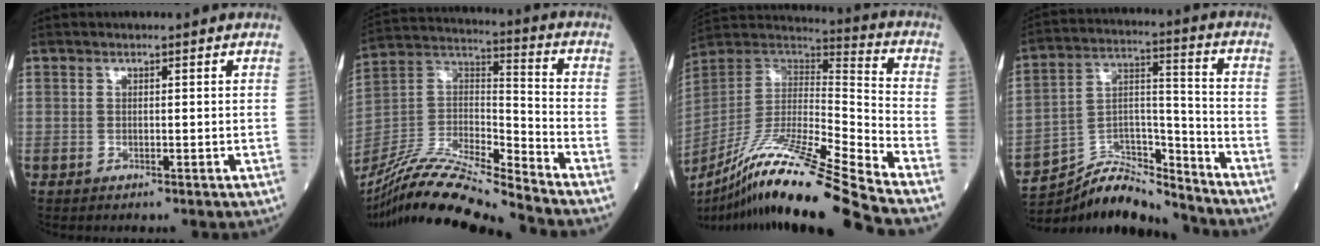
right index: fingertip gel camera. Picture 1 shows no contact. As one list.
[{"total": 19.0, "force": [-17.4, -0.4, 7.7], "torque": [-0.160, 0.012, -0.323]}, {"total": 25.2, "force": [-20.0, -1.9, 15.2], "torque": [-0.267, -0.042, -0.358]}, {"total": 14.3, "force": [-14.0, 1.5, 2.2], "torque": [-0.040, 0.039, -0.244]}]